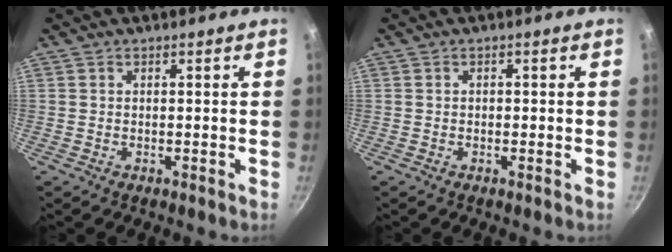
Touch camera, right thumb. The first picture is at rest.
{"total": 0.6, "force": [-0.1, 0.5, 0.3], "torque": [-0.001, 0.003, -0.003]}